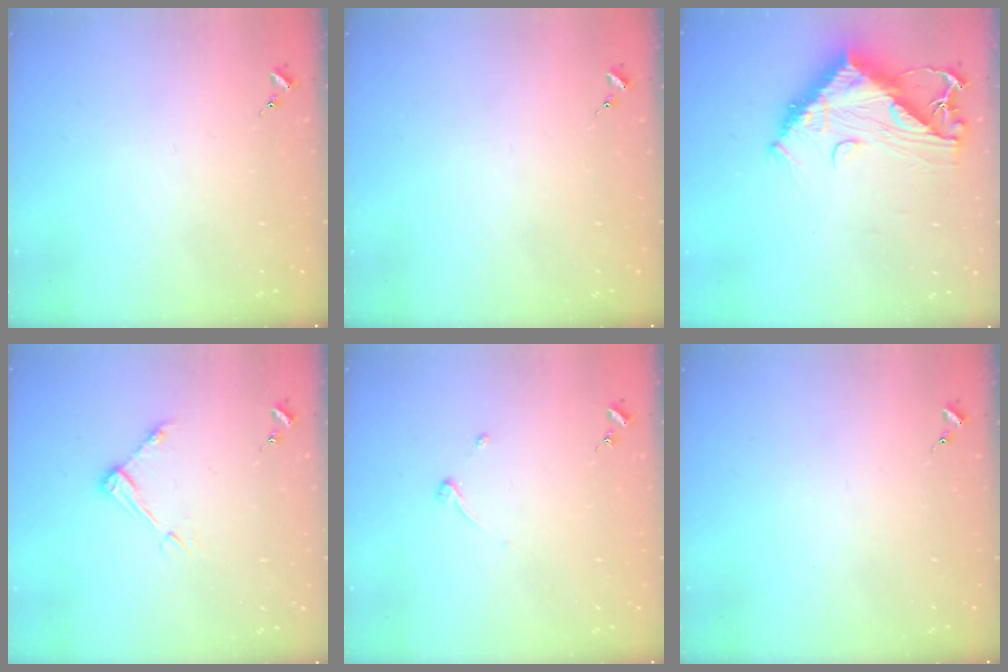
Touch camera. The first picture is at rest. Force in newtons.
{"total": 0.0}
{"total": 14.1, "press": 14.0, "slide": 1.3}
{"total": 6.5, "press": 6.4, "slide": 0.5}
{"total": 3.2, "press": 3.2, "slide": 0.5}
{"total": 0.0}